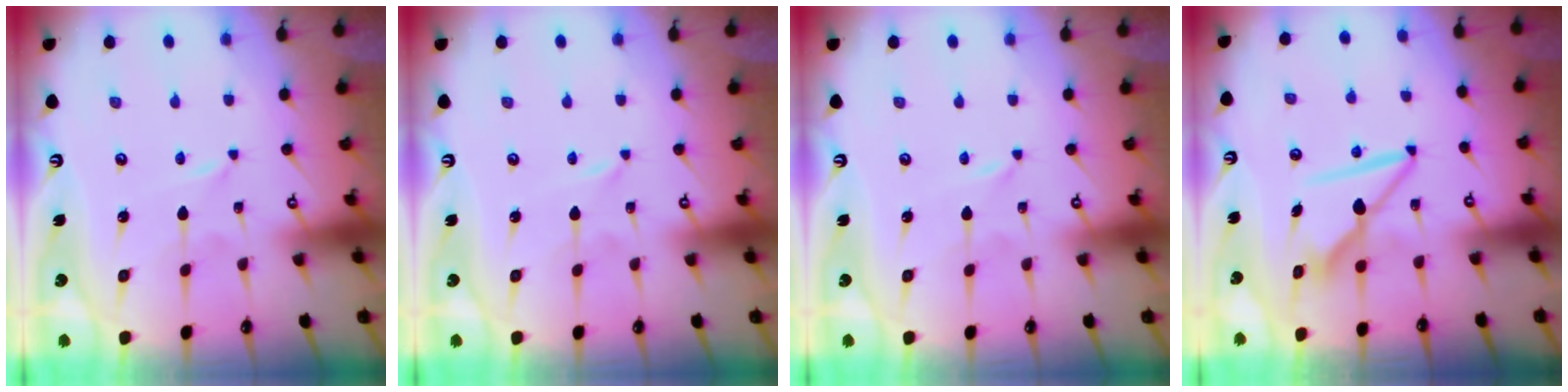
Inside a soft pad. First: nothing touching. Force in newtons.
{"total": 0.0}
{"total": 0.0}
{"total": 8.2, "press": 8.2, "slide": 0.6}